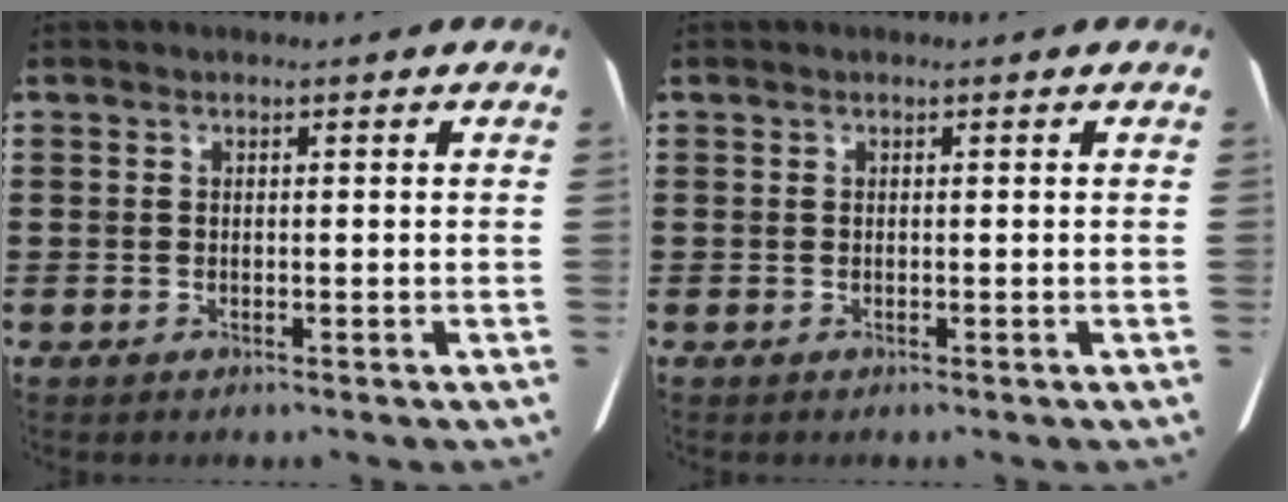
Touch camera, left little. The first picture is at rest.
{"total": 0.0}